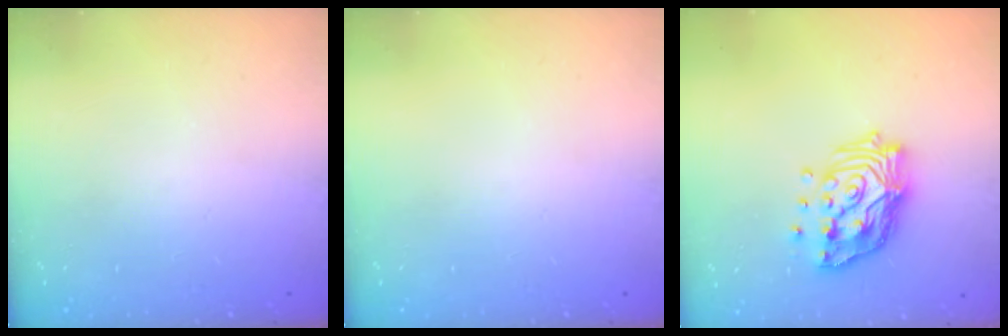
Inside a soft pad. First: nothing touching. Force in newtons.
{"total": 0.0}
{"total": 16.1, "press": 16.0, "slide": 1.8}